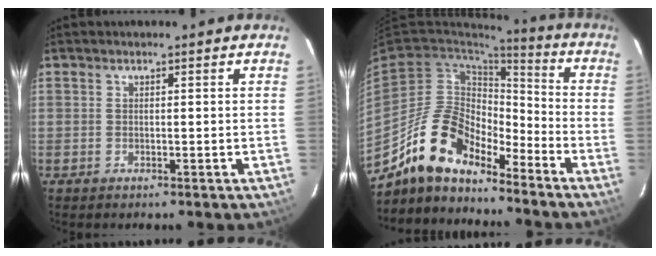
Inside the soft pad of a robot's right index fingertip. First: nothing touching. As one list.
[{"total": 16.5, "force": [-12.8, 5.3, 8.9], "torque": [-0.150, -0.004, -0.250]}]